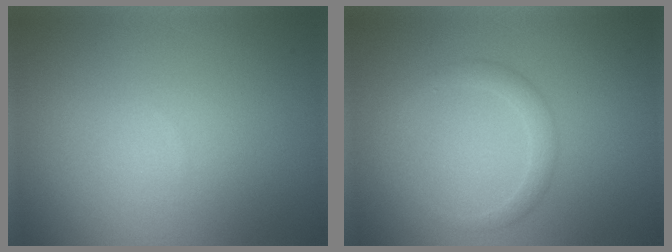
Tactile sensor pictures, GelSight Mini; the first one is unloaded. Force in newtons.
{"total": 1.7, "press": 1.7, "slide": 0.2}